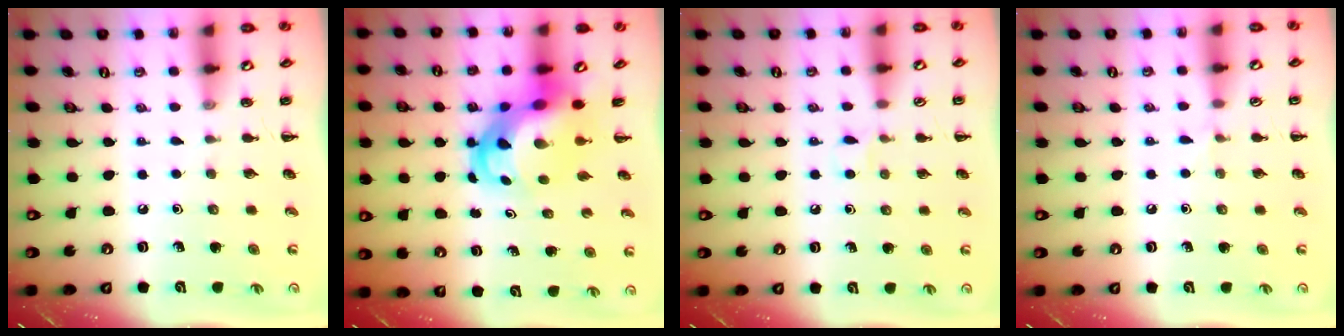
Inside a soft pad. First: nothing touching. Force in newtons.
{"total": 7.2, "press": 6.9, "slide": 2.1}
{"total": 3.9, "press": 3.6, "slide": 1.5}
{"total": 3.5, "press": 3.3, "slide": 1.2}